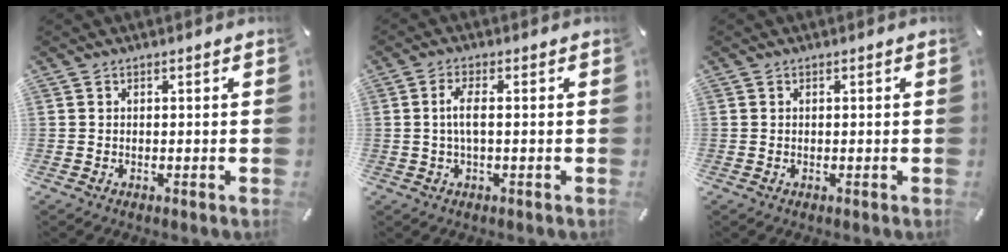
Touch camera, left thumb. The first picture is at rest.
{"total": 4.4, "force": [0.0, 1.1, 4.3], "torque": [-0.087, 0.000, -0.004]}
{"total": 0.0}